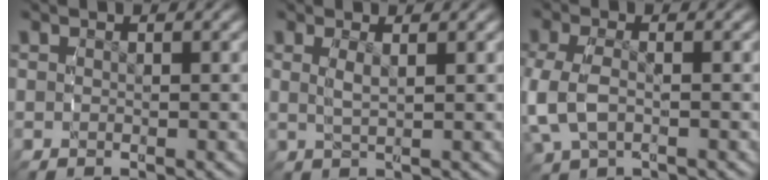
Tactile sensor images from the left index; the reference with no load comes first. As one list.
[{"total": 1.4, "force": [0.5, 0.0, 1.3], "torque": [-0.033, -0.008, 0.015]}, {"total": 3.5, "force": [-0.8, 2.4, 2.5], "torque": [-0.083, -0.015, -0.002]}]